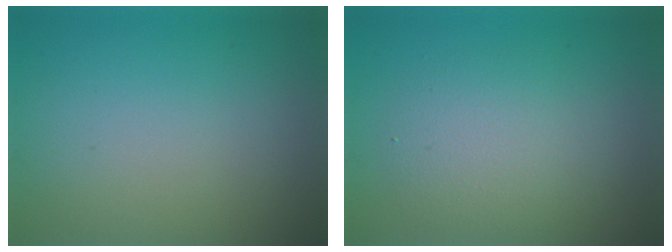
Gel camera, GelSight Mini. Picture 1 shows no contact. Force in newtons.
{"total": 3.8, "press": 3.8, "slide": 0.5}